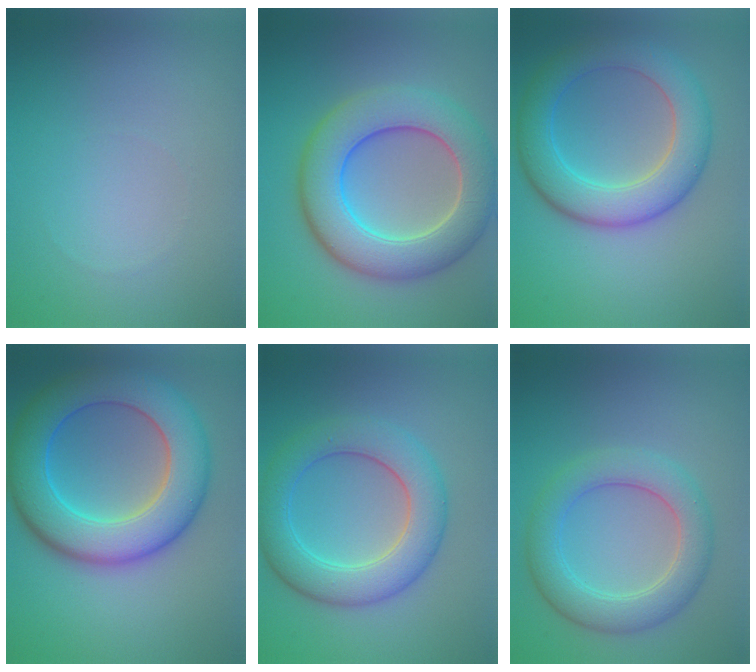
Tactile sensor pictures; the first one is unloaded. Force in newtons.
{"total": 9.2, "press": 9.2, "slide": 0.4}
{"total": 7.2, "press": 7.2, "slide": 0.2}
{"total": 10.6, "press": 10.5, "slide": 0.7}
{"total": 6.4, "press": 6.4, "slide": 0.1}
{"total": 5.1, "press": 5.1, "slide": 0.1}